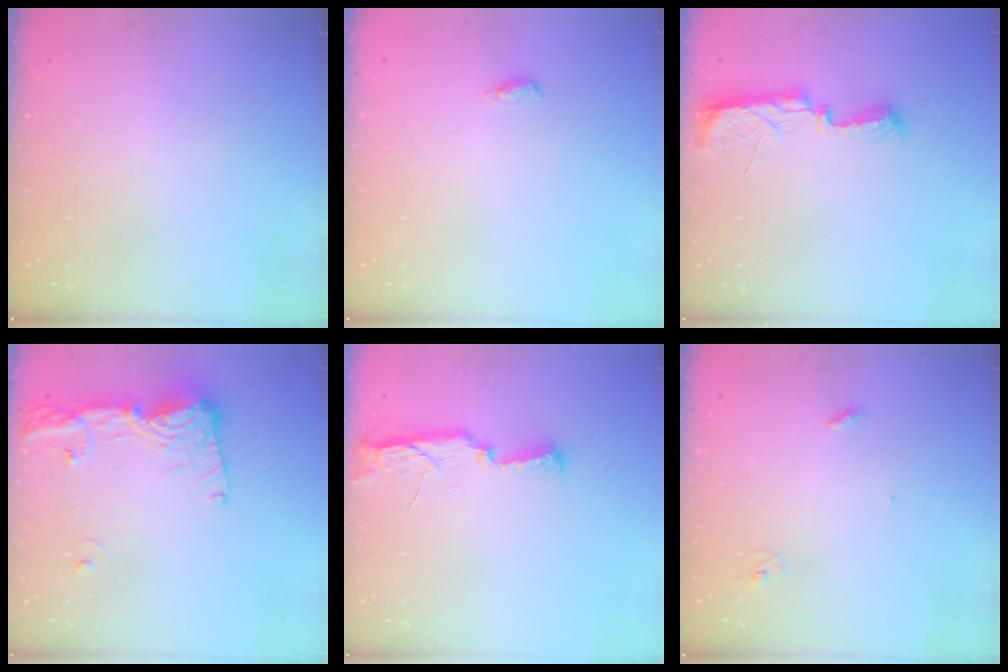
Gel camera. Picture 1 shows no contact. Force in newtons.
{"total": 4.4, "press": 4.1, "slide": 1.5}
{"total": 7.9, "press": 7.8, "slide": 0.8}
{"total": 15.2, "press": 15.1, "slide": 1.5}
{"total": 9.5, "press": 8.0, "slide": 5.2}
{"total": 2.8, "press": 2.8, "slide": 0.3}